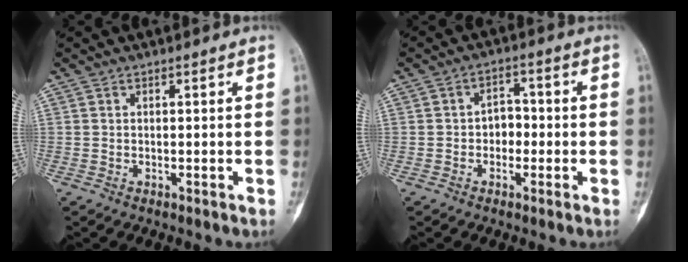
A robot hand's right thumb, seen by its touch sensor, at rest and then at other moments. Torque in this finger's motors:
{"motor_torque": [0.57, 0.57, 0.42, -0.08, -0.03]}